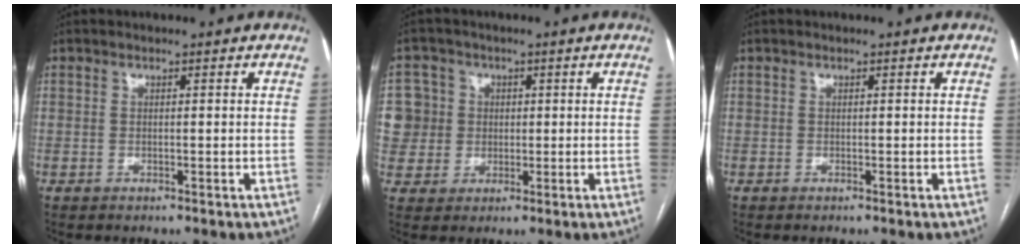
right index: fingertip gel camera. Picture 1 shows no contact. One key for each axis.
{"total": 8.4, "fx": 1.1, "fy": 8.3, "fz": 0.7, "tx": -0.024, "ty": 0.033, "tz": 0.031}
{"total": 0.0}